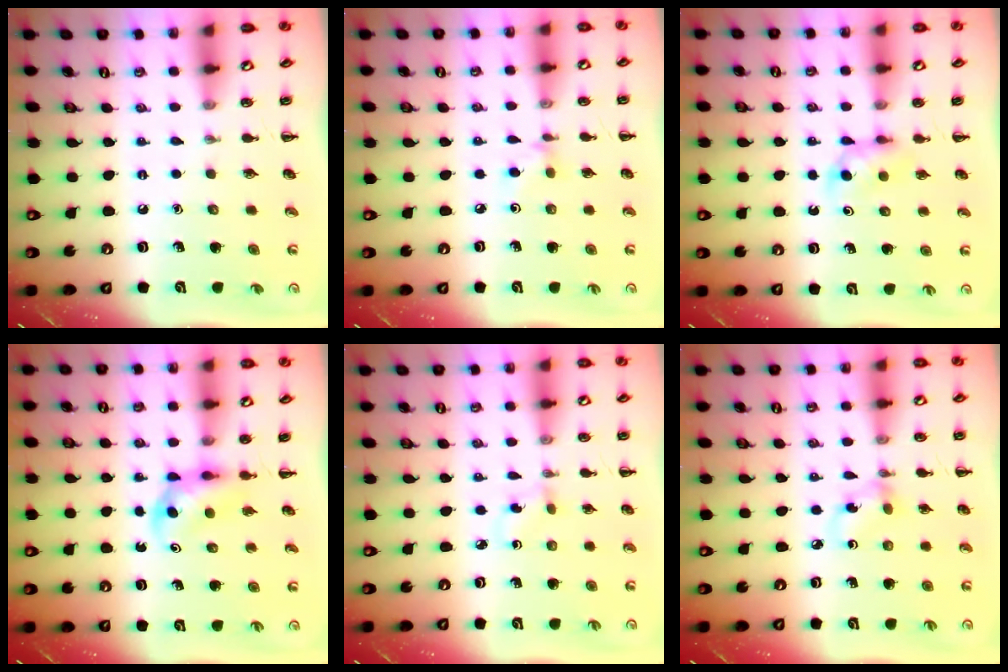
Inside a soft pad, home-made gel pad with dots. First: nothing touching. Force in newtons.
{"total": 3.0, "press": 2.8, "slide": 0.9}
{"total": 4.9, "press": 4.7, "slide": 1.5}
{"total": 4.0, "press": 3.8, "slide": 1.2}
{"total": 1.5, "press": 1.3, "slide": 0.8}
{"total": 3.3, "press": 3.2, "slide": 0.8}